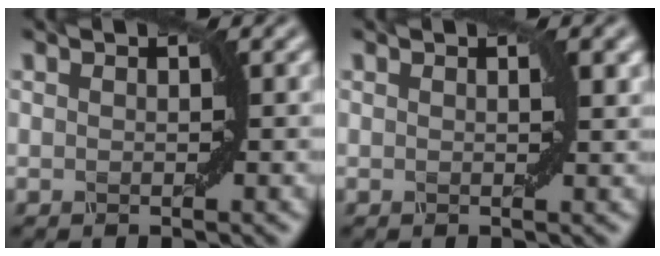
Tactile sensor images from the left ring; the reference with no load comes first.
{"total": 1.0, "force": [0.4, 0.3, 0.9], "torque": [-0.010, 0.003, 0.007]}